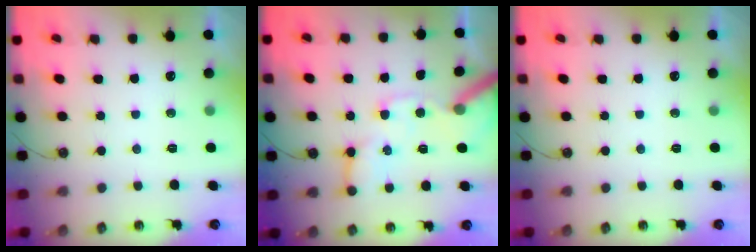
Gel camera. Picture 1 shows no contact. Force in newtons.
{"total": 14.4, "press": 14.3, "slide": 1.9}
{"total": 0.0}